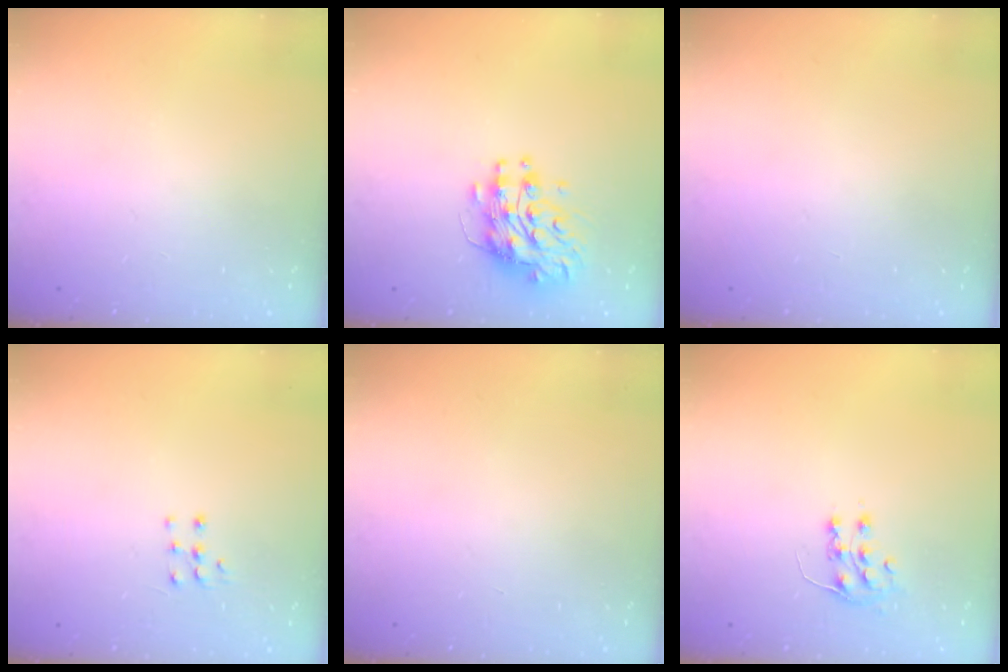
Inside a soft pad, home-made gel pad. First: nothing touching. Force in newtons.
{"total": 9.9, "press": 9.9, "slide": 0.9}
{"total": 0.0}
{"total": 3.3, "press": 3.3, "slide": 0.5}
{"total": 0.0}
{"total": 7.3, "press": 7.3, "slide": 0.5}